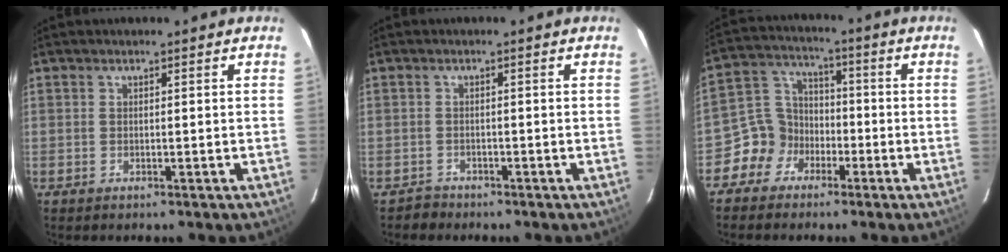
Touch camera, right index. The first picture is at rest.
{"total": 2.0, "force": [-1.5, 1.3, -0.5], "torque": [0.005, 0.009, -0.025]}
{"total": 7.6, "force": [-4.2, 6.3, 1.0], "torque": [-0.028, 0.038, -0.087]}